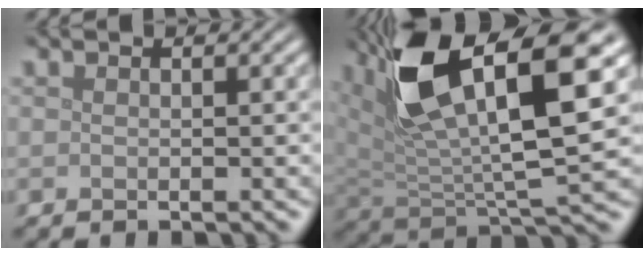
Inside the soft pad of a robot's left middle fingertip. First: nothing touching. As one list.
[{"total": 12.4, "force": [6.1, 4.0, 10.0], "torque": [-0.185, 0.001, 0.113]}]